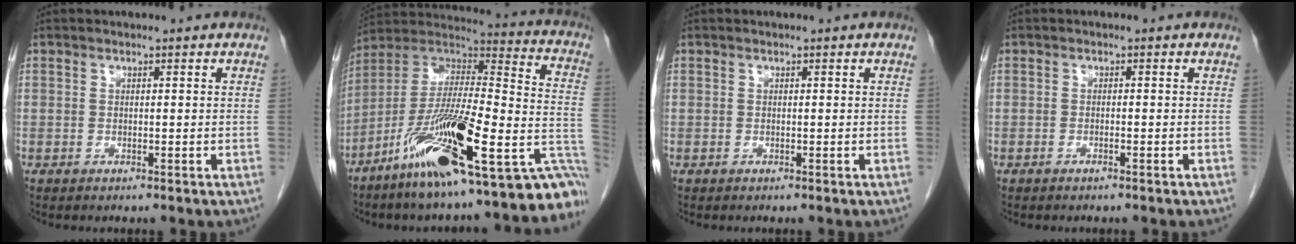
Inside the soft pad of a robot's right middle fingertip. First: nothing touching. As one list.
[{"total": 28.0, "force": [-17.1, 4.7, 21.7], "torque": [-0.245, 0.040, -0.275]}, {"total": 0.0}, {"total": 0.8, "force": [-0.6, 0.0, 0.5], "torque": [-0.016, 0.000, -0.009]}]